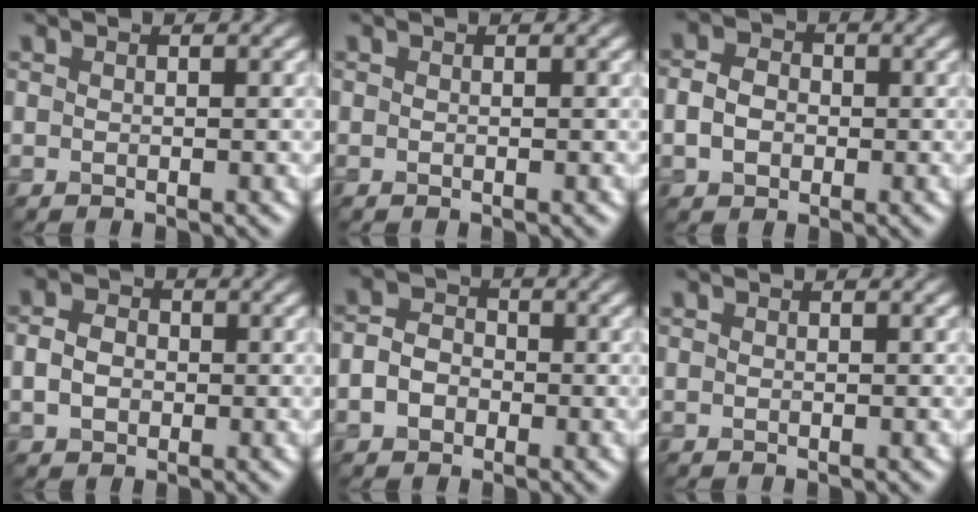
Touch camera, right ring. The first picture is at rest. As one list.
[{"total": 0.0}, {"total": 3.1, "force": [-0.5, 2.5, 1.8], "torque": [-0.039, -0.002, -0.017]}, {"total": 2.7, "force": [-0.3, 2.2, 1.6], "torque": [-0.036, -0.002, -0.014]}, {"total": 3.0, "force": [-0.9, 2.4, 1.5], "torque": [-0.020, -0.004, -0.026]}, {"total": 0.0}]